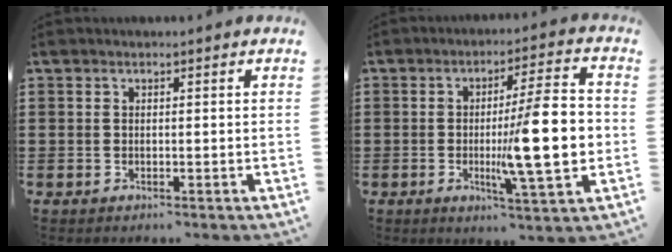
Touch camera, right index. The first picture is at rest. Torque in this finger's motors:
{"motor_torque": [2.14, 0.00, 1.06, 0.21]}